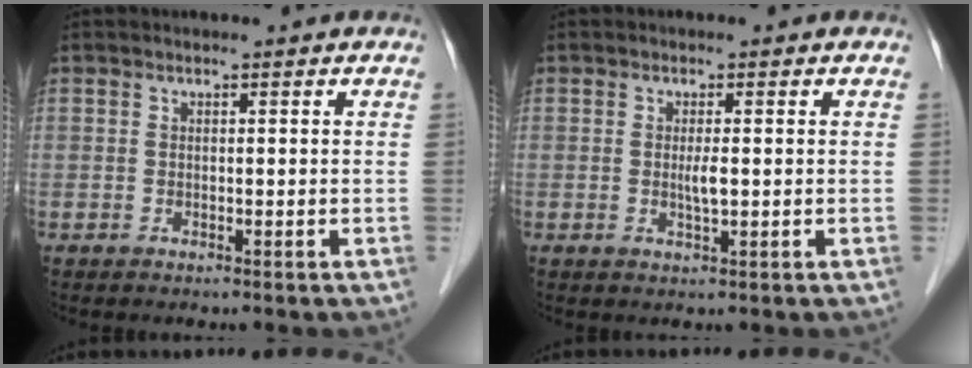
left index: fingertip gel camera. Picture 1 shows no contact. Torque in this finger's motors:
{"motor_torque": [0.04, 0.02, 0.04, 0.02]}